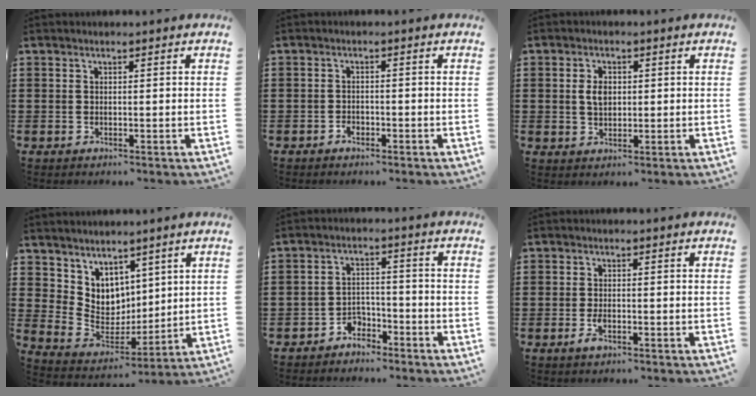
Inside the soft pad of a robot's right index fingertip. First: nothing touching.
{"total": 1.3, "force": [-1.0, 0.6, 0.6], "torque": [-0.015, -0.006, -0.018]}
{"total": 3.3, "force": [0.4, 2.1, 2.5], "torque": [-0.054, 0.009, 0.005]}
{"total": 6.4, "force": [4.2, 4.8, 0.0], "torque": [-0.039, -0.031, 0.083]}
{"total": 3.3, "force": [-3.0, 1.4, 0.4], "torque": [-0.015, 0.004, -0.060]}
{"total": 2.2, "force": [-0.9, 0.7, 1.9], "torque": [-0.044, -0.008, -0.017]}